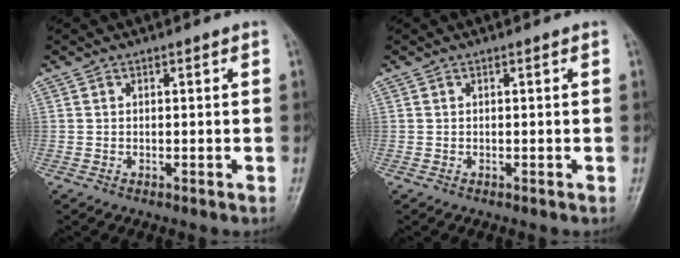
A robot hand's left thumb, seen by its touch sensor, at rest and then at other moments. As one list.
[{"total": 0.0}]